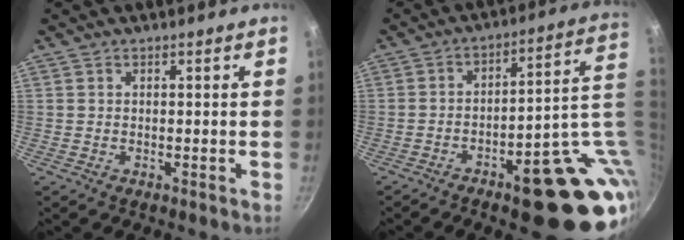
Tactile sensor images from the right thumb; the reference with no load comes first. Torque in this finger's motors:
{"motor_torque": [3.89, 1.12, 1.66, -1.11, 0.35]}